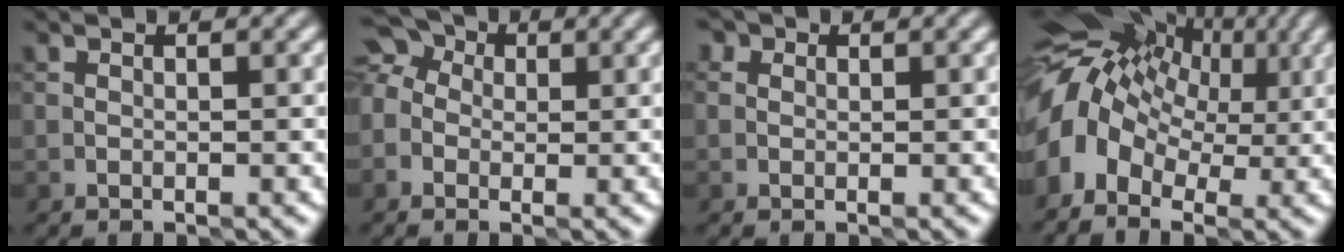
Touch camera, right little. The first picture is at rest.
{"total": 5.7, "force": [1.1, 4.5, 3.2], "torque": [-0.056, 0.032, -0.018]}
{"total": 1.9, "force": [1.0, 1.3, 1.0], "torque": [-0.011, 0.010, -0.013]}
{"total": 11.7, "force": [1.9, 8.3, 8.0], "torque": [-0.163, 0.020, 0.026]}